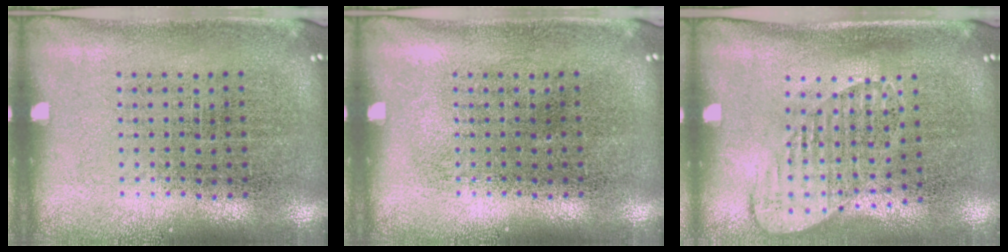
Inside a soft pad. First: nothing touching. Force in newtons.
{"total": 0.0}
{"total": 1.4, "press": 1.1, "slide": 0.8}